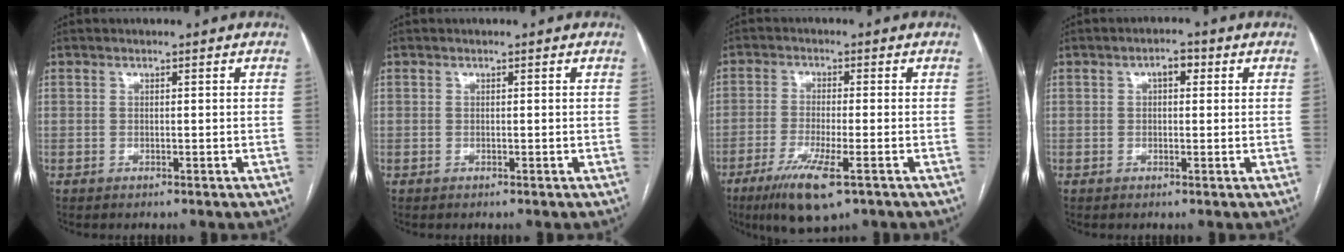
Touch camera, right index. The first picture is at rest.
{"total": 0.0}
{"total": 8.7, "force": [-4.9, 1.1, 7.1], "torque": [-0.133, -0.023, -0.082]}
{"total": 2.6, "force": [0.9, 1.3, 2.1], "torque": [-0.032, 0.016, 0.012]}